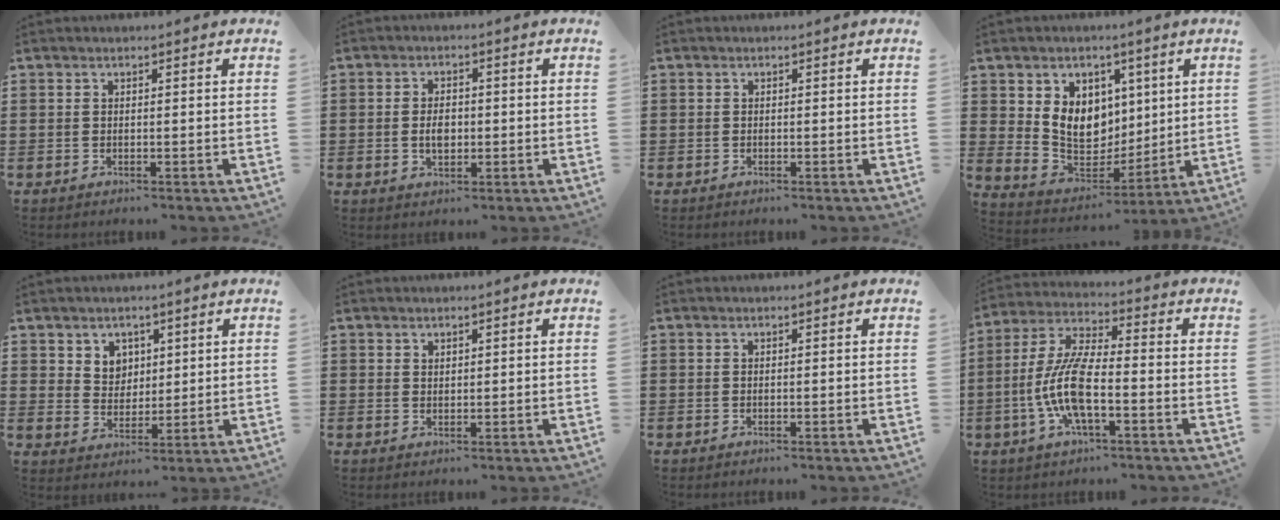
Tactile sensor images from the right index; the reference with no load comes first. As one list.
[{"total": 3.4, "force": [-0.3, 2.0, 2.7], "torque": [-0.044, 0.001, -0.008]}, {"total": 0.5, "force": [-0.1, 0.5, 0.0], "torque": [-0.002, 0.005, -0.004]}, {"total": 8.9, "force": [2.8, 7.6, 3.8], "torque": [-0.081, -0.005, 0.059]}, {"total": 4.3, "force": [2.5, 3.4, 0.7], "torque": [-0.023, 0.005, 0.044]}, {"total": 1.0, "force": [0.9, 0.5, 0.1], "torque": [-0.003, 0.001, 0.018]}, {"total": 0.0}, {"total": 9.6, "force": [-2.8, 2.9, 8.7], "torque": [-0.209, -0.015, -0.061]}]